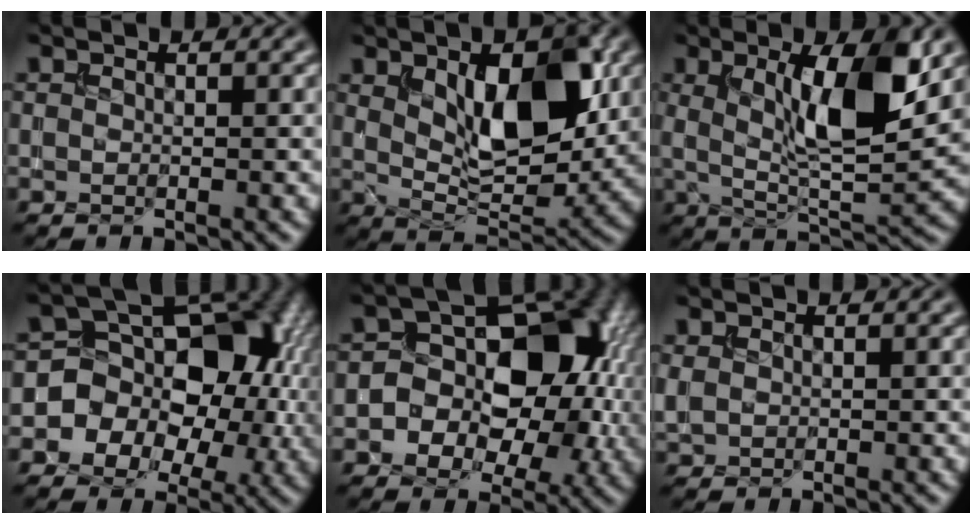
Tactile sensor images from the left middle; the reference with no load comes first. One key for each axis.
{"total": 9.4, "fx": 2.4, "fy": 4.5, "fz": 7.9, "tx": -0.128, "ty": -0.006, "tz": 0.043}
{"total": 8.8, "fx": 2.2, "fy": 2.4, "fz": 8.2, "tx": -0.138, "ty": -0.014, "tz": 0.041}
{"total": 10.6, "fx": -0.9, "fy": 8.5, "fz": 6.3, "tx": -0.046, "ty": 0.005, "tz": -0.038}
{"total": 11.1, "fx": -0.6, "fy": 8.1, "fz": 7.6, "tx": -0.059, "ty": 0.015, "tz": -0.028}
{"total": 0.9, "fx": 0.4, "fy": 0.6, "fz": 0.5, "tx": -0.016, "ty": 0.000, "tz": 0.012}